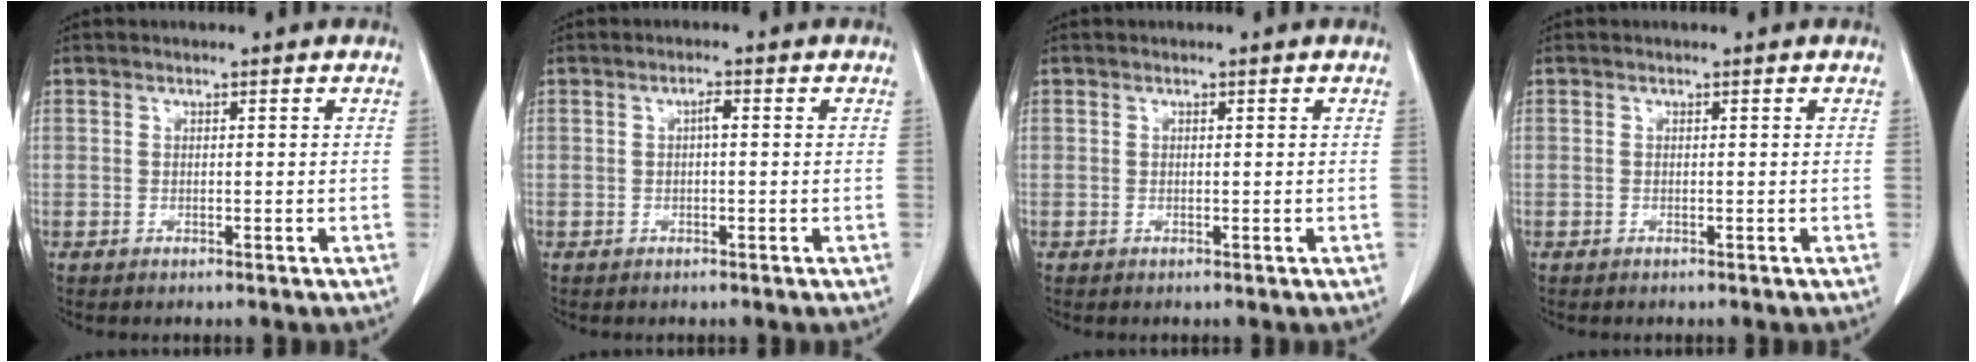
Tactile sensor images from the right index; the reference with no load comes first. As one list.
[{"total": 1.3, "force": [0.1, 0.4, 1.3], "torque": [-0.023, 0.004, 0.002]}, {"total": 0.0}, {"total": 0.0}]